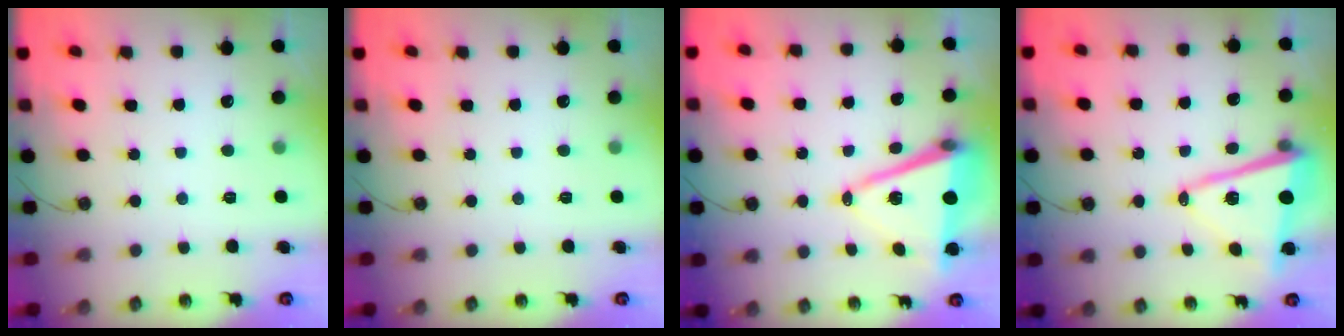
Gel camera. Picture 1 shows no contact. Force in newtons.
{"total": 0.0}
{"total": 12.6, "press": 12.0, "slide": 3.8}
{"total": 13.0, "press": 12.9, "slide": 1.8}